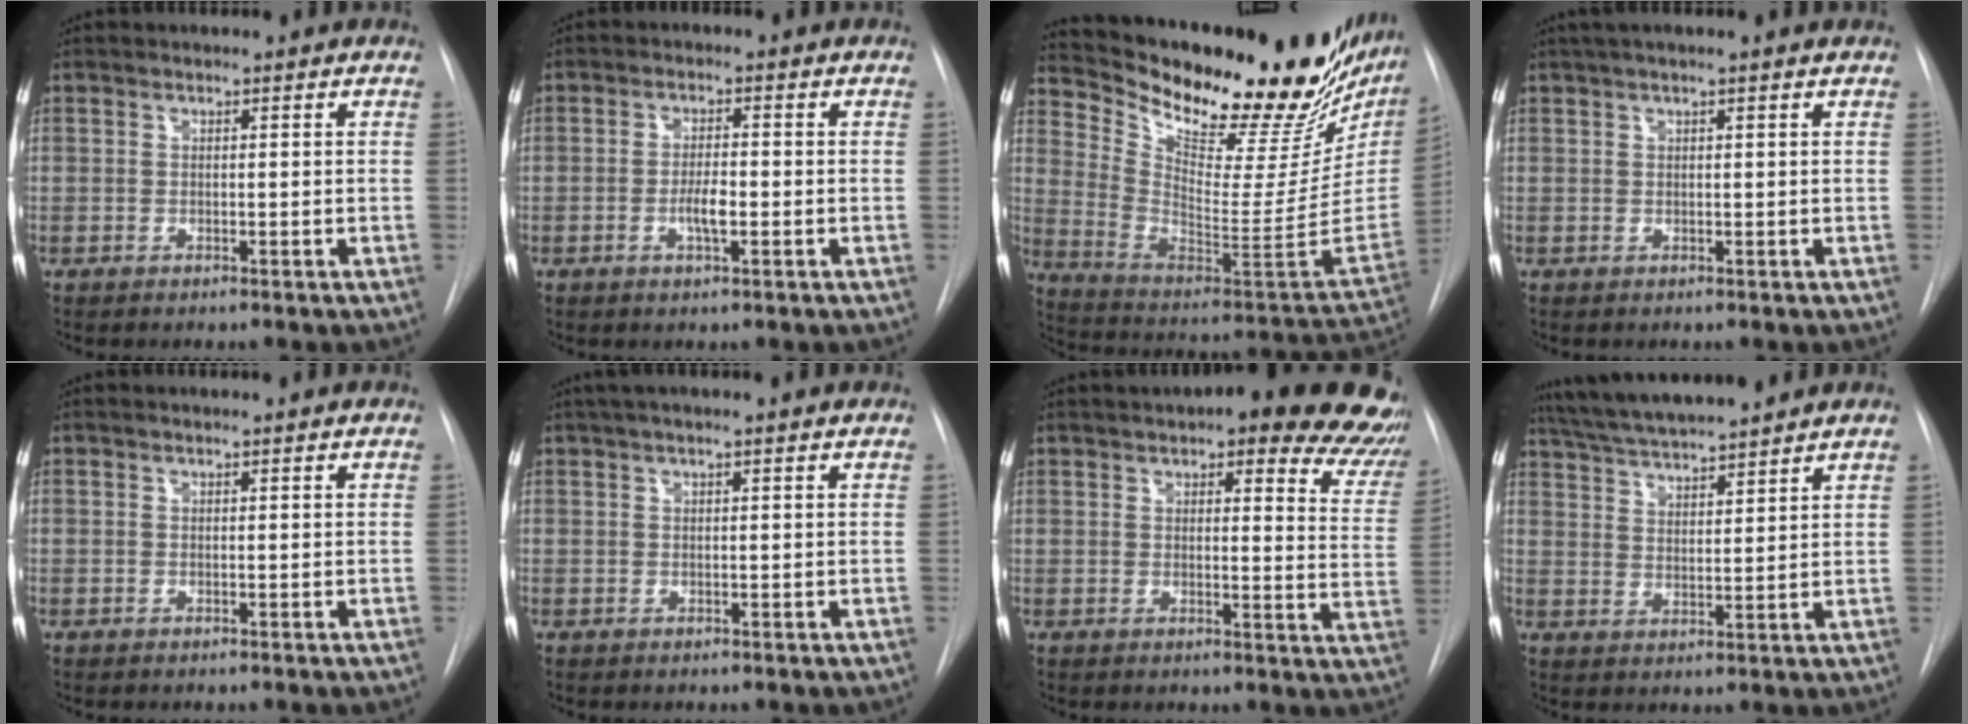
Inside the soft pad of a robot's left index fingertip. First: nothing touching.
{"total": 3.4, "force": [-1.0, 0.8, 3.1], "torque": [-0.057, 0.001, -0.016]}
{"total": 32.1, "force": [25.8, 8.7, 17.1], "torque": [-0.285, -0.053, 0.359]}
{"total": 4.2, "force": [2.9, 0.1, 3.0], "torque": [-0.052, 0.032, 0.049]}
{"total": 0.5, "force": [0.4, 0.0, 0.3], "torque": [-0.007, 0.009, 0.008]}
{"total": 4.5, "force": [3.3, 0.1, 3.1], "torque": [-0.054, 0.034, 0.054]}
{"total": 21.9, "force": [17.2, 5.2, 12.6], "torque": [-0.148, -0.029, 0.180]}
{"total": 12.5, "force": [11.2, 0.7, 5.4], "torque": [-0.097, 0.024, 0.186]}